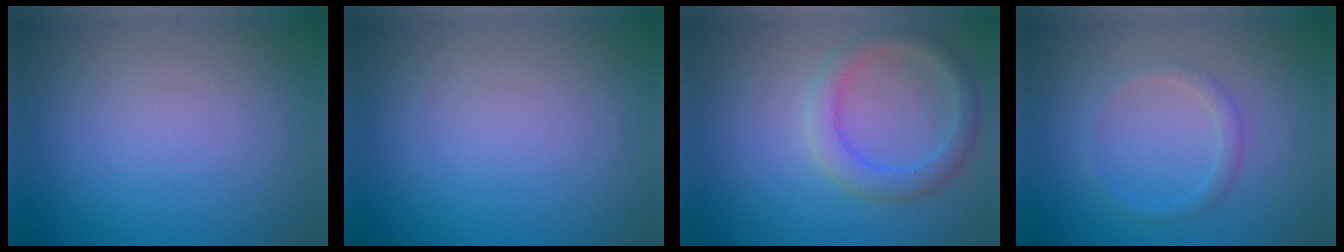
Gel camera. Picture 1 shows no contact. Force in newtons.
{"total": 0.0}
{"total": 2.9, "press": 2.9, "slide": 0.1}
{"total": 1.4, "press": 1.4, "slide": 0.0}